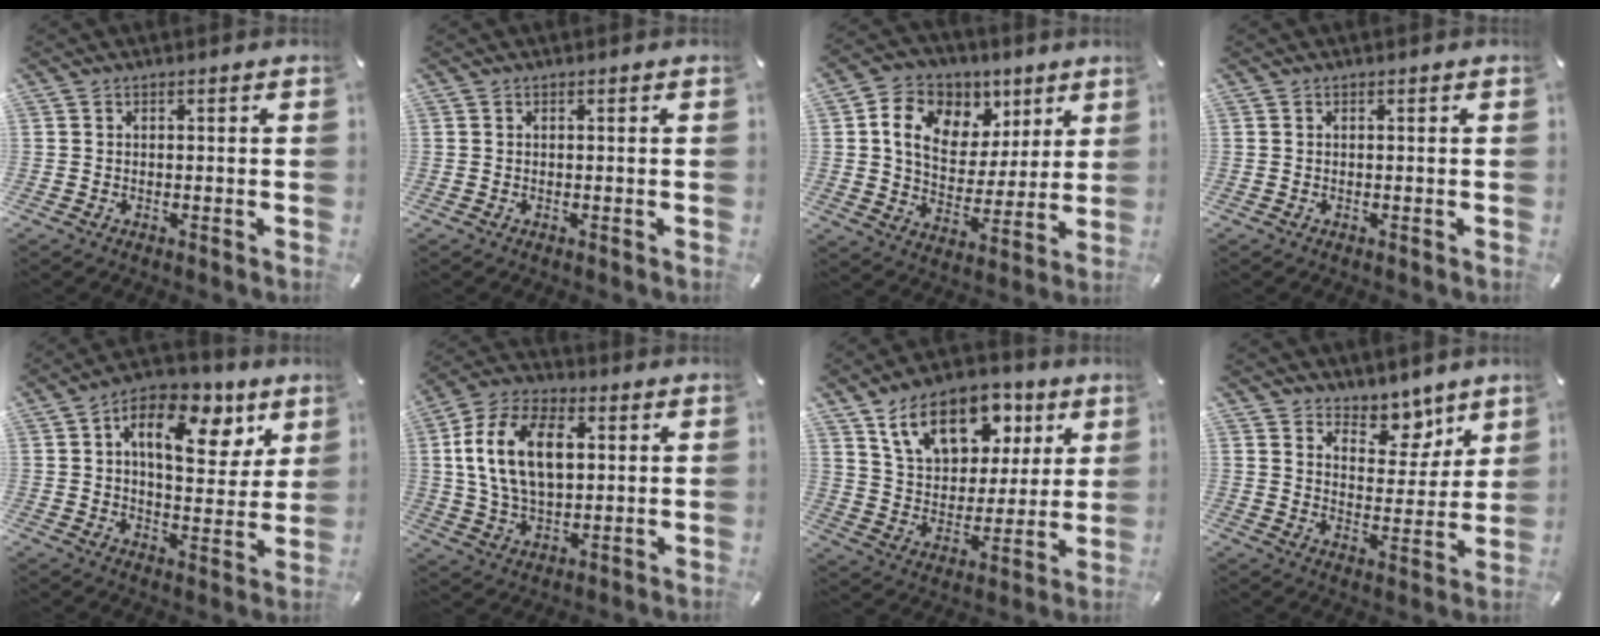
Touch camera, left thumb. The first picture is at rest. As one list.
[{"total": 0.0}, {"total": 12.8, "force": [5.8, 10.1, 5.3], "torque": [-0.097, -0.022, 0.112]}, {"total": 0.0}, {"total": 15.3, "force": [7.4, 8.6, 10.3], "torque": [-0.143, -0.036, 0.121]}, {"total": 15.8, "force": [3.2, 10.1, 11.7], "torque": [-0.256, 0.008, 0.051]}, {"total": 17.5, "force": [9.7, 11.3, 9.2], "torque": [-0.154, -0.036, 0.175]}, {"total": 8.7, "force": [6.9, 5.0, 1.5], "torque": [-0.014, -0.068, 0.123]}]